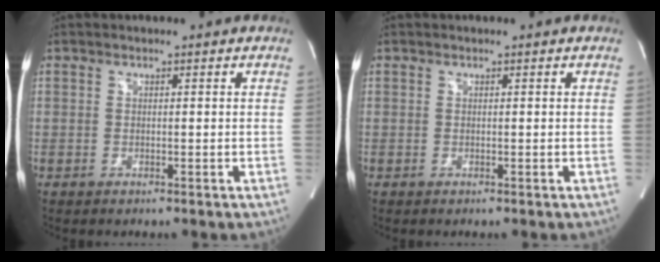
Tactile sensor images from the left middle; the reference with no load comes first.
{"total": 0.0}